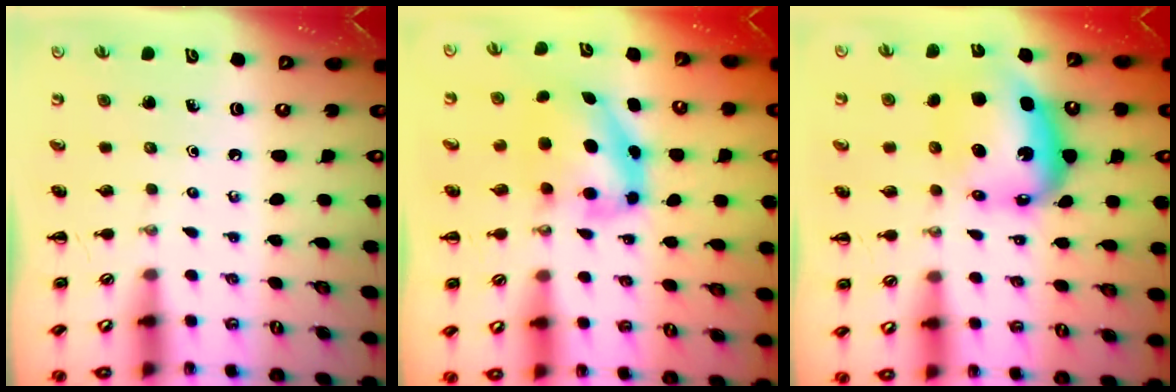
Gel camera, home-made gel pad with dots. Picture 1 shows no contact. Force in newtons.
{"total": 6.5, "press": 6.4, "slide": 0.9}
{"total": 8.3, "press": 8.0, "slide": 2.3}